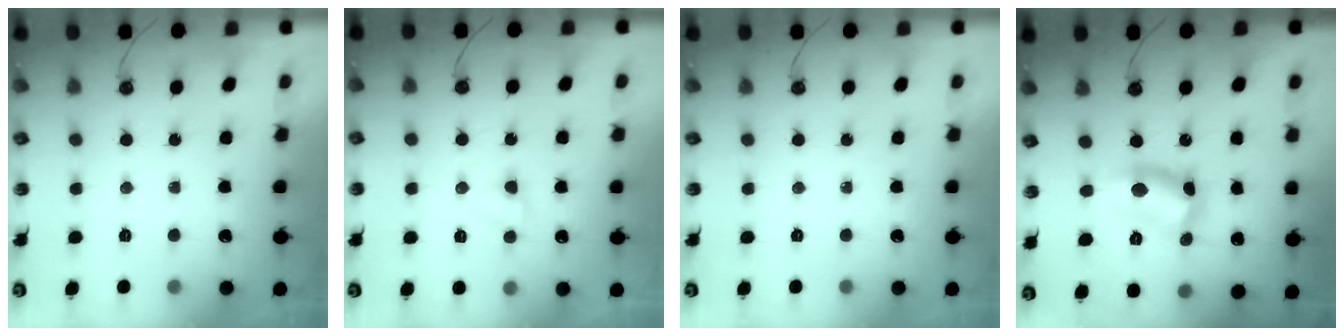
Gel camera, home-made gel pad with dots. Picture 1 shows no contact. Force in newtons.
{"total": 3.5, "press": 3.4, "slide": 0.6}
{"total": 0.0}
{"total": 11.8, "press": 11.7, "slide": 0.6}